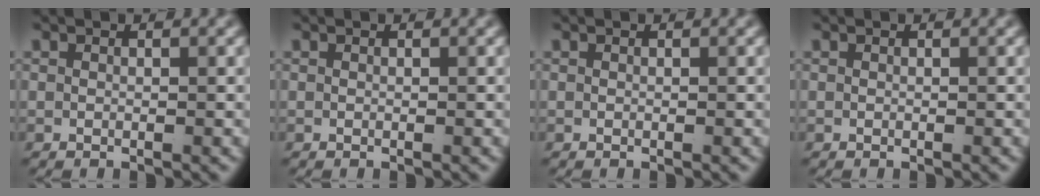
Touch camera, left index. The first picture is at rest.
{"total": 0.0}
{"total": 0.0}
{"total": 0.0}